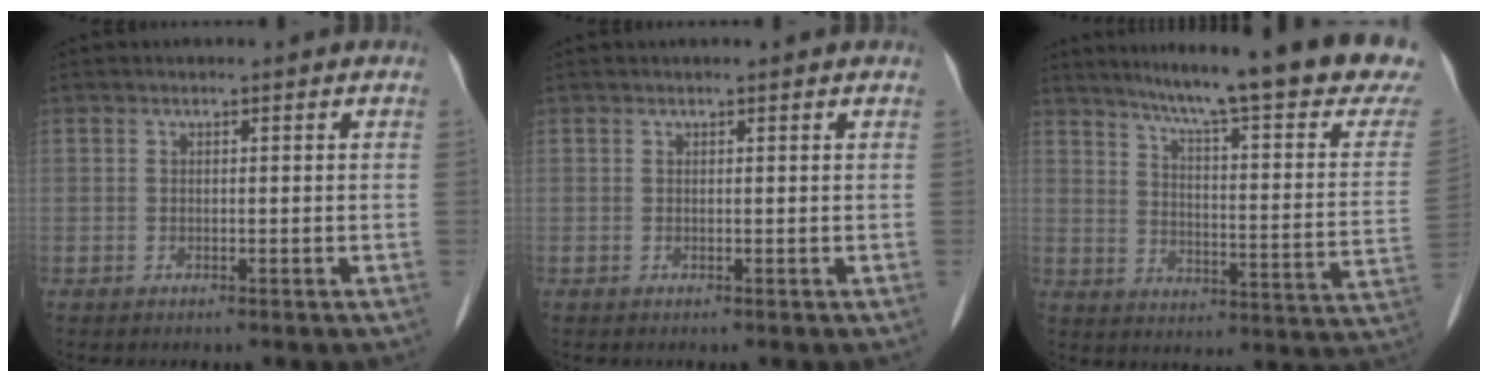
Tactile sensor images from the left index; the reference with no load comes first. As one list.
[{"total": 1.2, "force": [1.1, 0.1, 0.5], "torque": [-0.011, 0.011, 0.012]}, {"total": 24.1, "force": [19.6, 1.4, 13.9], "torque": [-0.198, -0.049, 0.249]}]